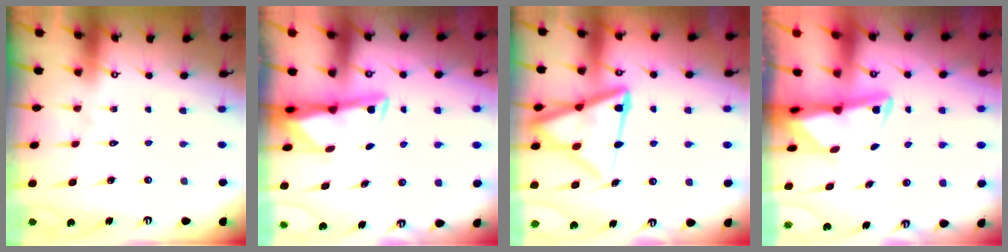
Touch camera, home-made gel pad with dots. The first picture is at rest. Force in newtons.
{"total": 2.9, "press": 2.9, "slide": 0.5}
{"total": 18.2, "press": 18.1, "slide": 1.9}
{"total": 3.1, "press": 3.1, "slide": 0.6}